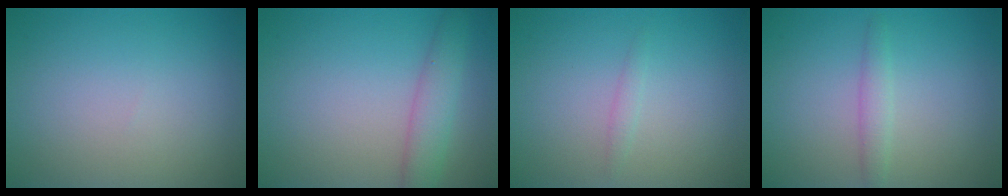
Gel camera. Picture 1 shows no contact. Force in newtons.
{"total": 3.1, "press": 3.1, "slide": 0.1}
{"total": 0.7, "press": 0.7, "slide": 0.0}
{"total": 1.5, "press": 1.5, "slide": 0.1}